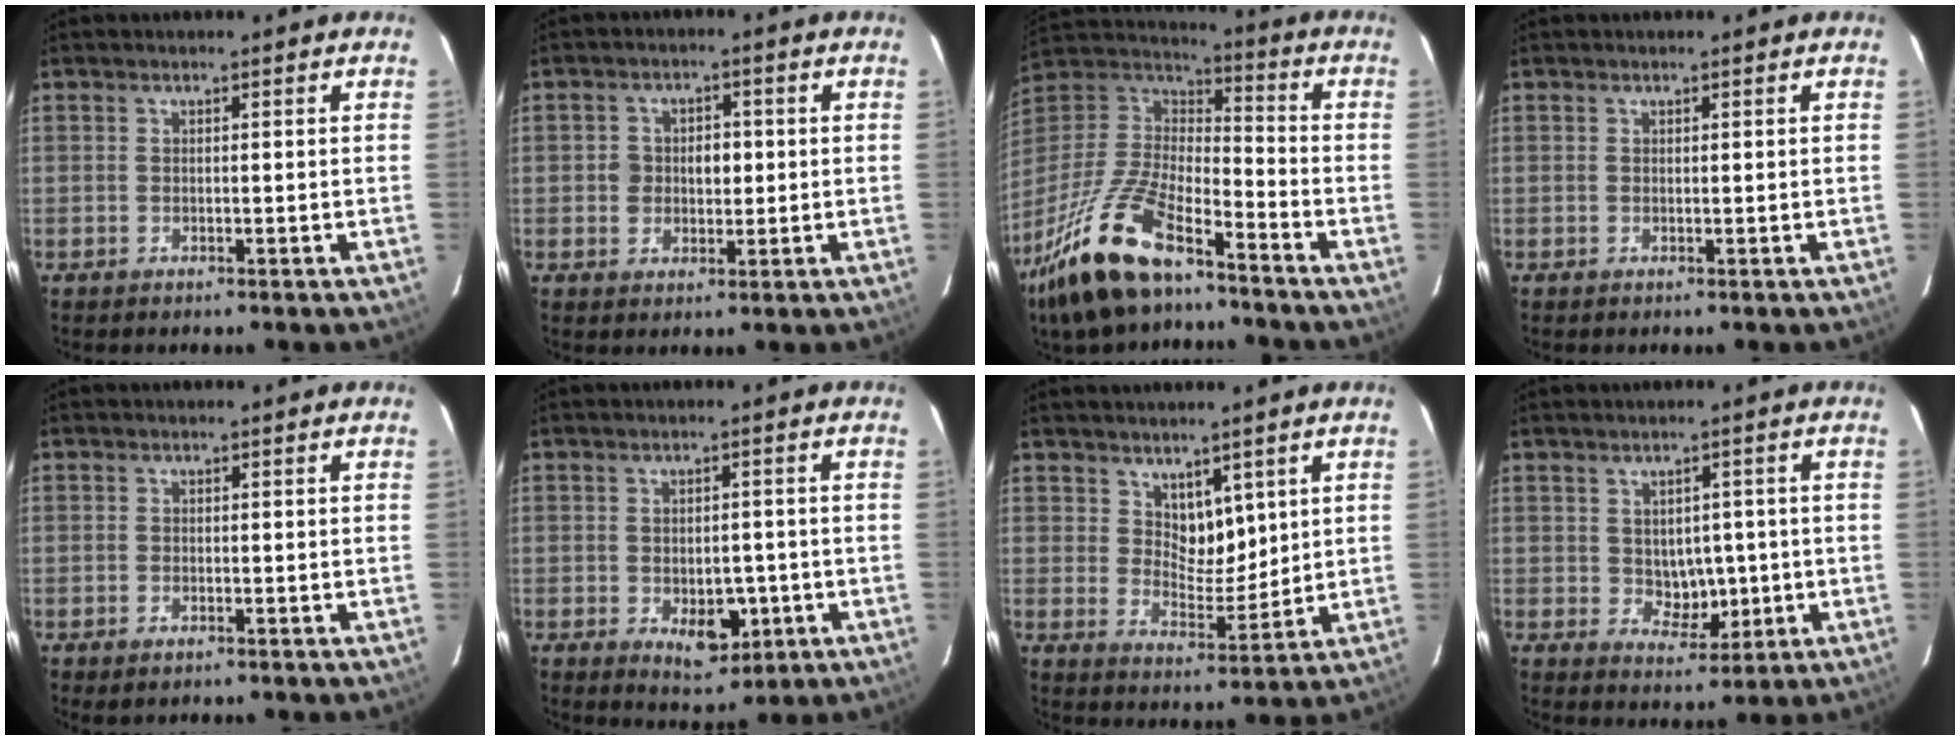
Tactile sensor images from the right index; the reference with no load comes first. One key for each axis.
{"total": 4.8, "fx": 0.2, "fy": 3.5, "fz": 3.3, "tx": -0.043, "ty": 0.015, "tz": 0.009}
{"total": 18.2, "fx": -12.5, "fy": 5.5, "fz": 12.1, "tx": -0.274, "ty": -0.014, "tz": -0.238}
{"total": 0.0}
{"total": 1.2, "fx": -0.7, "fy": 0.6, "fz": 0.8, "tx": -0.016, "ty": -0.001, "tz": -0.004}
{"total": 5.3, "fx": -1.9, "fy": 2.7, "fz": 4.1, "tx": -0.056, "ty": -0.002, "tz": -0.018}
{"total": 5.5, "fx": 3.1, "fy": 3.1, "fz": 3.3, "tx": -0.052, "ty": -0.007, "tz": 0.064}
{"total": 5.3, "fx": -0.1, "fy": 3.7, "fz": 3.7, "tx": -0.044, "ty": 0.001, "tz": 0.010}